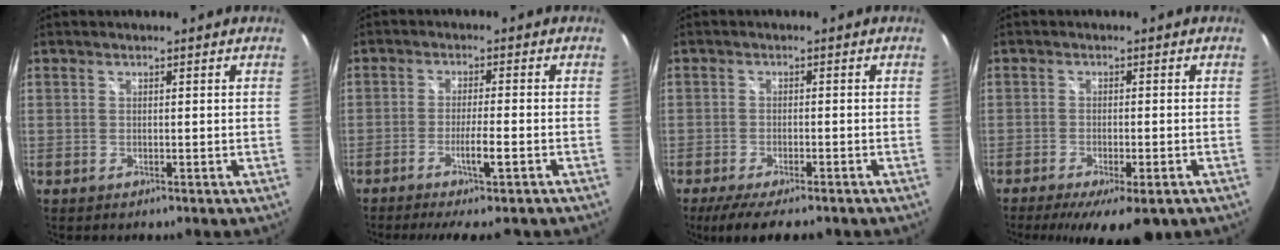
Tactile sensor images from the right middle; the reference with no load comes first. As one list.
[{"total": 6.9, "force": [-4.6, -0.2, 5.1], "torque": [-0.101, -0.017, -0.077]}, {"total": 8.2, "force": [-6.5, 1.8, 4.7], "torque": [-0.103, -0.023, -0.107]}, {"total": 10.4, "force": [-7.1, 2.8, 7.1], "torque": [-0.139, -0.032, -0.105]}]